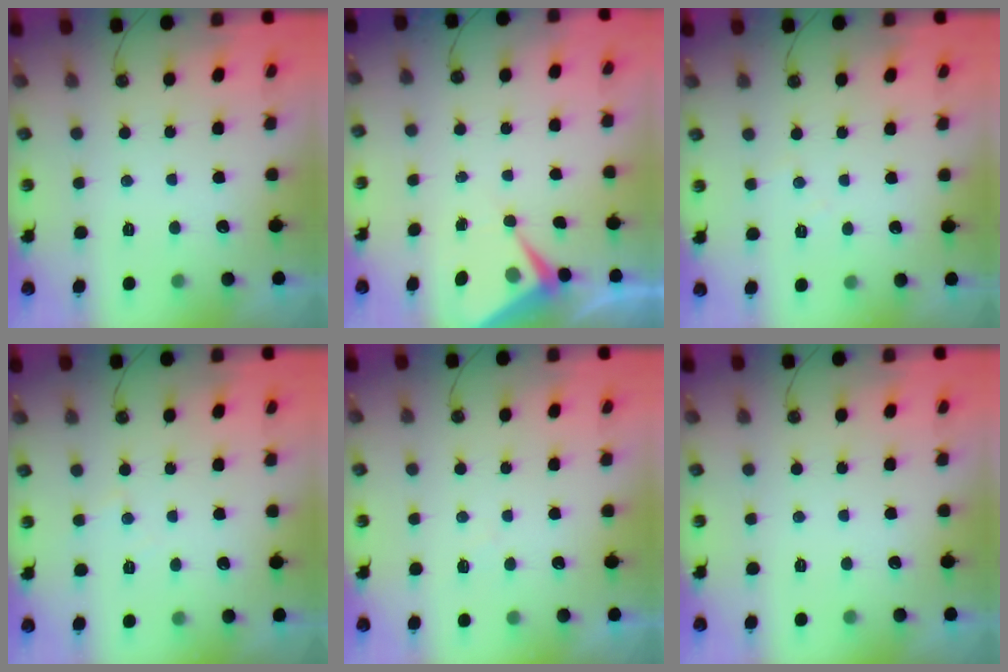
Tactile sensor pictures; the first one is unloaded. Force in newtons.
{"total": 5.6, "press": 5.6, "slide": 0.7}
{"total": 3.2, "press": 3.1, "slide": 0.6}
{"total": 3.5, "press": 3.4, "slide": 0.6}
{"total": 3.8, "press": 3.7, "slide": 0.4}
{"total": 0.0}